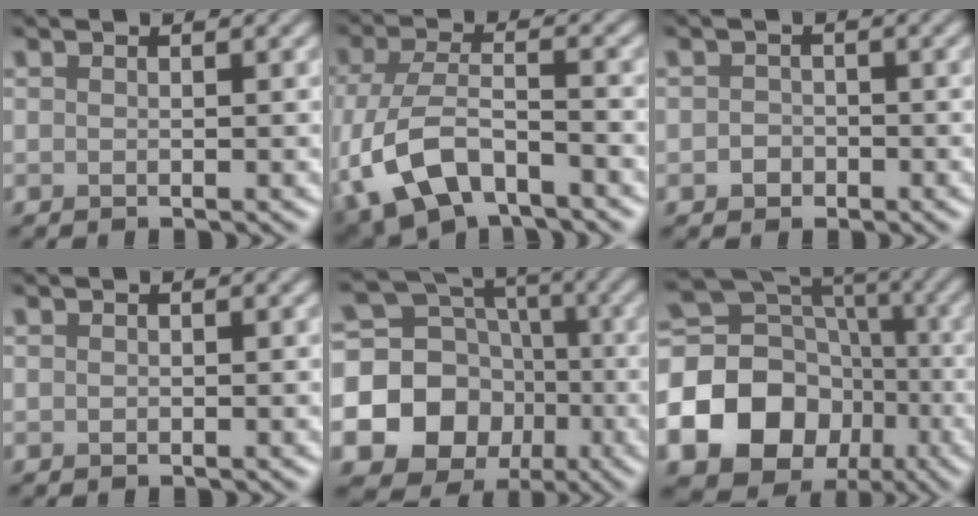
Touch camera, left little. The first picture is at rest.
{"total": 8.2, "force": [-4.1, 4.2, 5.7], "torque": [-0.127, -0.005, -0.088]}
{"total": 1.3, "force": [-0.5, 1.2, 0.3], "torque": [-0.001, 0.001, -0.013]}
{"total": 0.0}
{"total": 17.5, "force": [-4.5, 16.0, 5.6], "torque": [-0.136, -0.015, -0.084]}
{"total": 19.3, "force": [-5.6, 16.4, 8.3], "torque": [-0.175, -0.011, -0.110]}